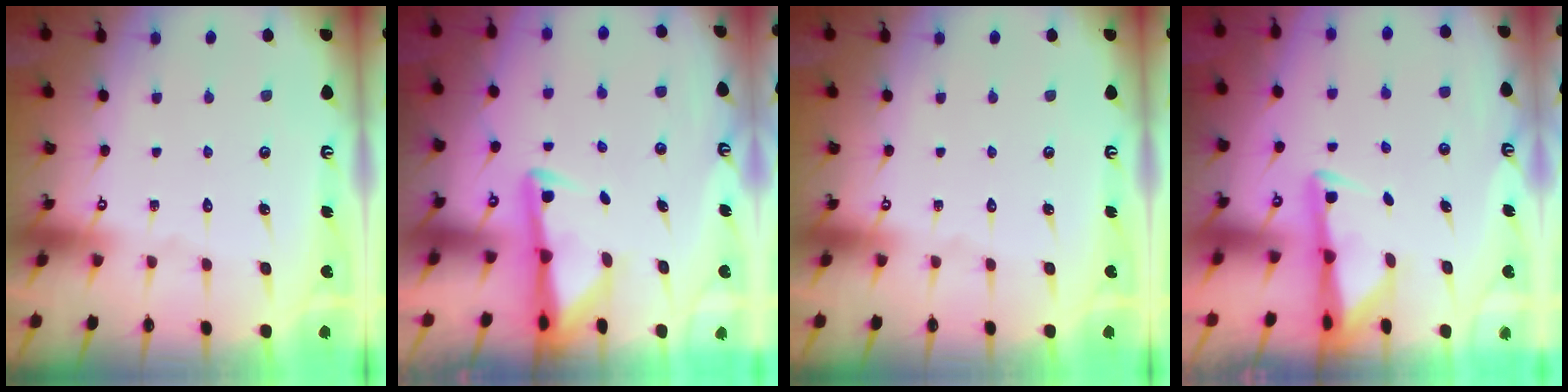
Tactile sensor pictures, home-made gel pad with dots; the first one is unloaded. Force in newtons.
{"total": 2.9, "press": 2.8, "slide": 0.5}
{"total": 0.0}
{"total": 3.0, "press": 2.9, "slide": 0.6}